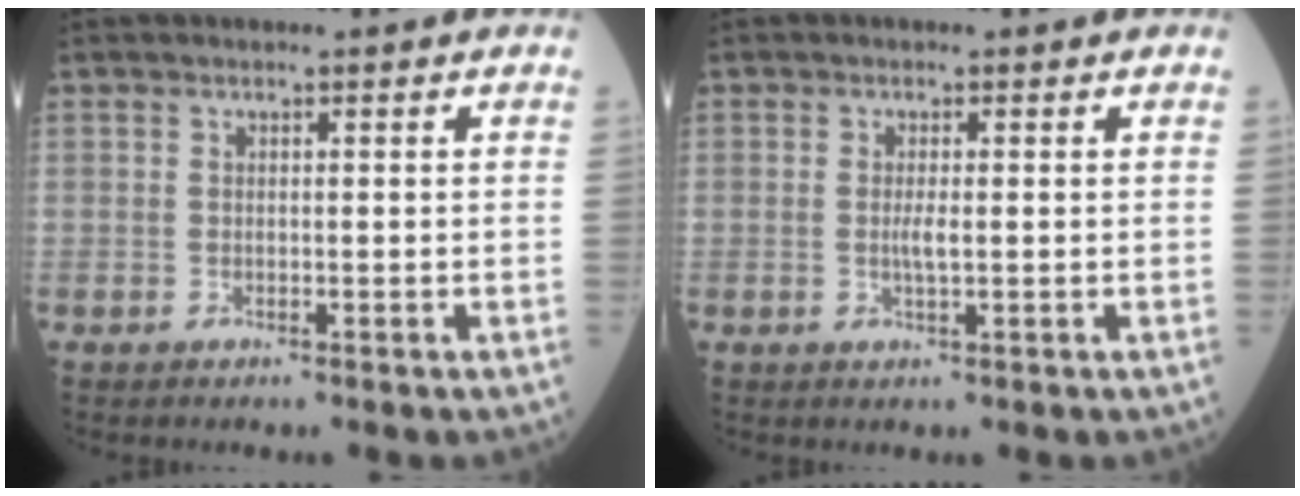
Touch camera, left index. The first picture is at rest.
{"total": 1.8, "force": [-0.2, 0.2, 1.7], "torque": [-0.038, -0.003, -0.003]}